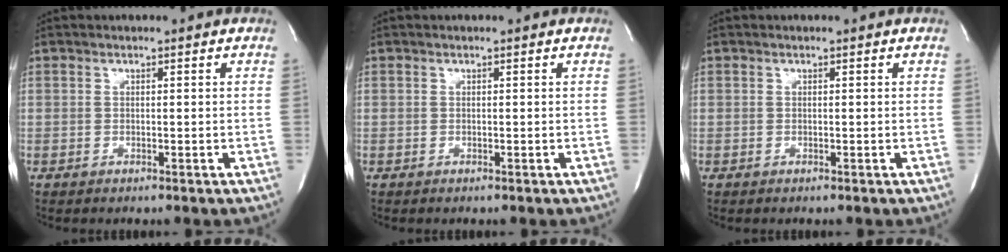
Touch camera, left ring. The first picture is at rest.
{"total": 0.0}
{"total": 0.0}